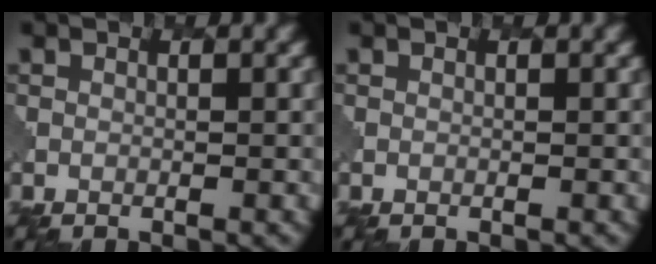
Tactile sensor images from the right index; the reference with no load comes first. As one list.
[{"total": 0.0}]